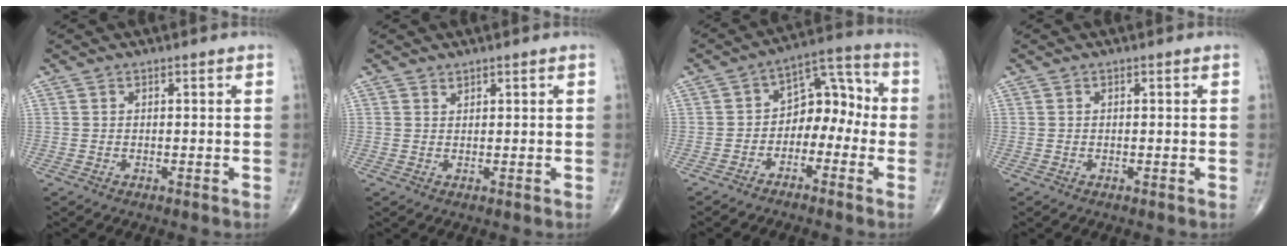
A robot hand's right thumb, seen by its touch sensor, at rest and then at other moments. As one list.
[{"total": 0.7, "force": [0.6, 0.1, 0.0], "torque": [0.001, -0.006, 0.010]}, {"total": 9.5, "force": [-2.6, 6.5, 6.5], "torque": [-0.061, 0.056, -0.054]}, {"total": 0.0}]